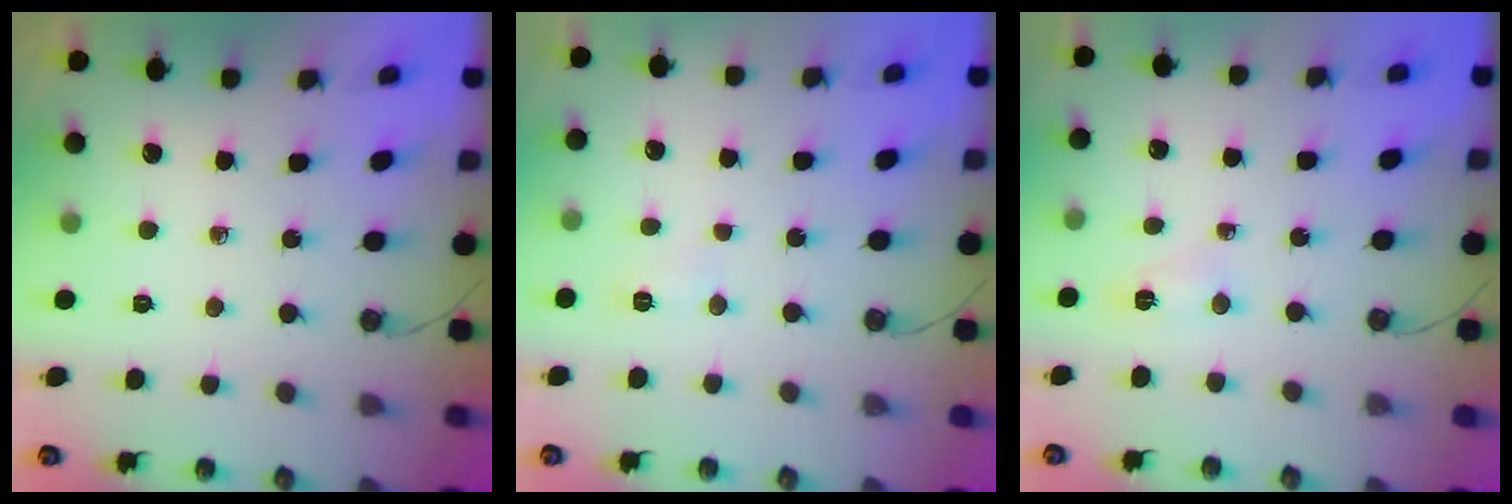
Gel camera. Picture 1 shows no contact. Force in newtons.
{"total": 5.3, "press": 5.2, "slide": 0.6}
{"total": 3.5, "press": 3.4, "slide": 0.6}